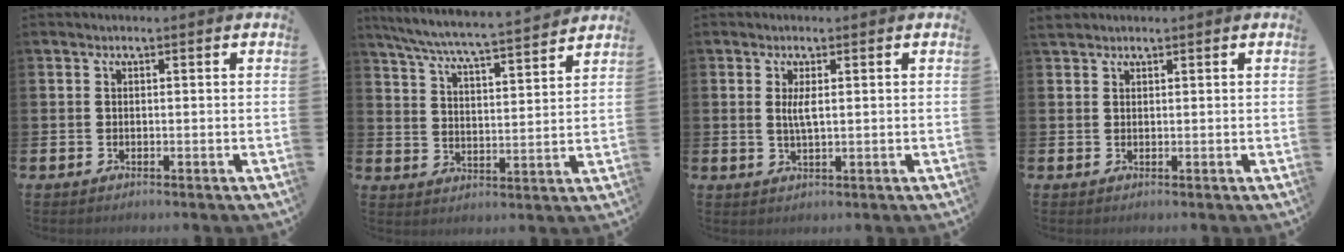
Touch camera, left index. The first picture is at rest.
{"total": 6.7, "force": [6.3, 0.0, 2.1], "torque": [-0.068, -0.048, 0.108]}
{"total": 2.2, "force": [0.7, 0.5, 2.0], "torque": [-0.035, 0.000, 0.009]}
{"total": 1.3, "force": [1.2, 0.4, 0.1], "torque": [0.006, 0.001, 0.021]}